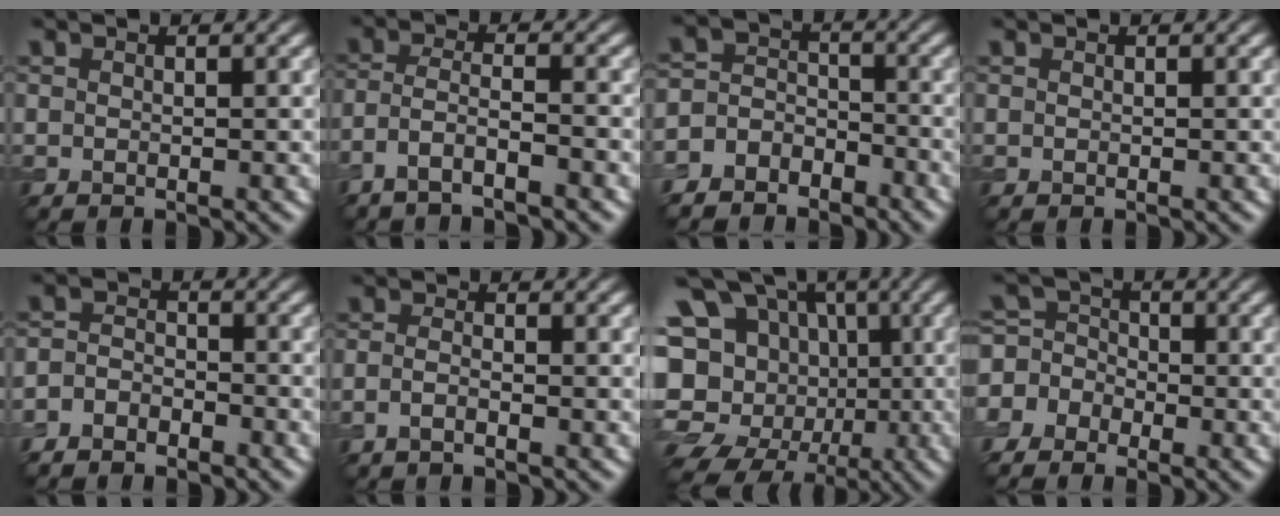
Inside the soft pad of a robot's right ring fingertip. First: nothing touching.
{"total": 3.7, "force": [-2.8, 0.7, 2.4], "torque": [-0.048, 0.005, -0.060]}
{"total": 6.4, "force": [-5.0, 4.0, 0.7], "torque": [0.010, -0.004, -0.092]}
{"total": 0.0}
{"total": 2.9, "force": [-2.3, 1.5, 0.8], "torque": [-0.015, 0.003, -0.054]}
{"total": 1.4, "force": [-0.8, 0.4, 1.0], "torque": [-0.022, -0.003, -0.020]}
{"total": 16.8, "force": [-4.2, 13.8, 8.6], "torque": [-0.157, -0.004, -0.063]}
{"total": 4.0, "force": [-1.3, 3.5, 1.4], "torque": [-0.016, 0.022, -0.039]}